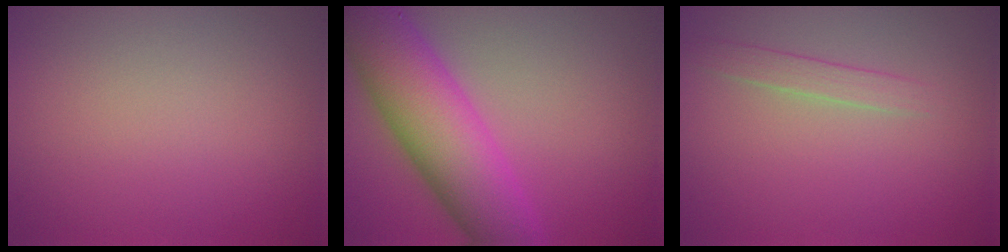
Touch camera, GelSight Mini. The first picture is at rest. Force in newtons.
{"total": 9.7, "press": 9.7, "slide": 0.3}
{"total": 1.3, "press": 1.3, "slide": 0.1}